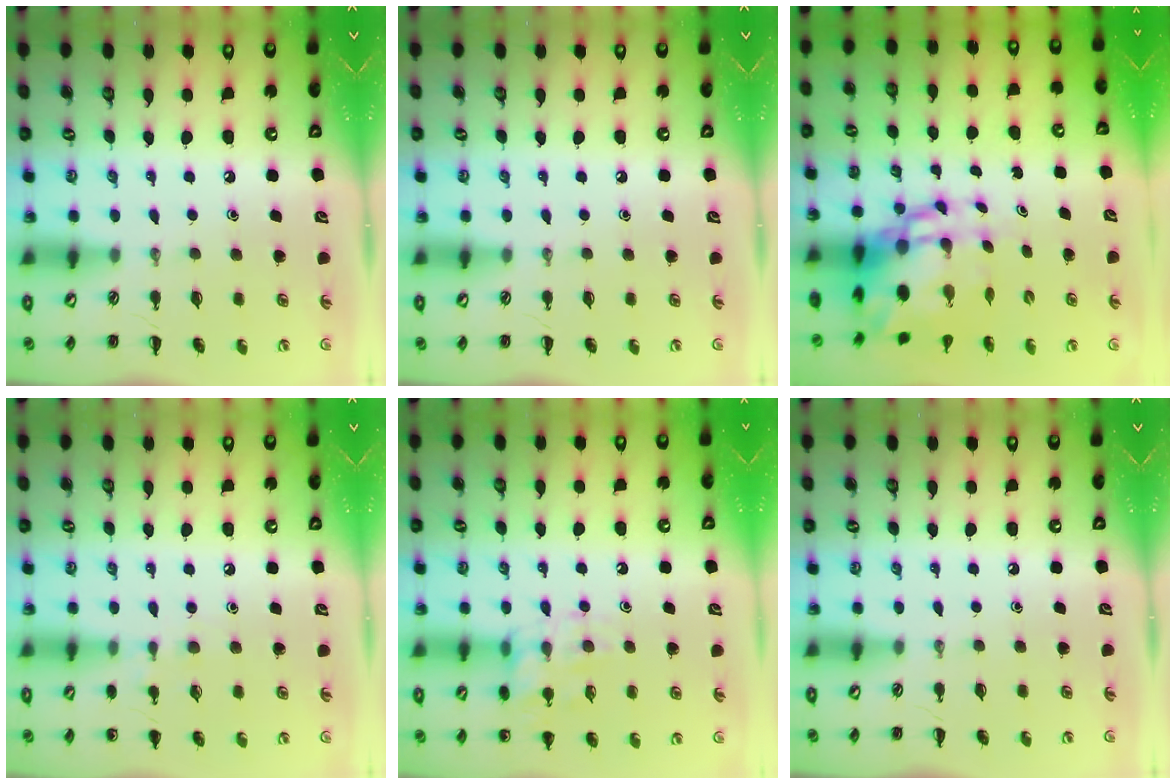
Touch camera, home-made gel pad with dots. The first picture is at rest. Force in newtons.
{"total": 0.0}
{"total": 10.2, "press": 9.8, "slide": 2.8}
{"total": 5.9, "press": 5.6, "slide": 1.9}
{"total": 14.3, "press": 14.2, "slide": 1.8}
{"total": 0.0}